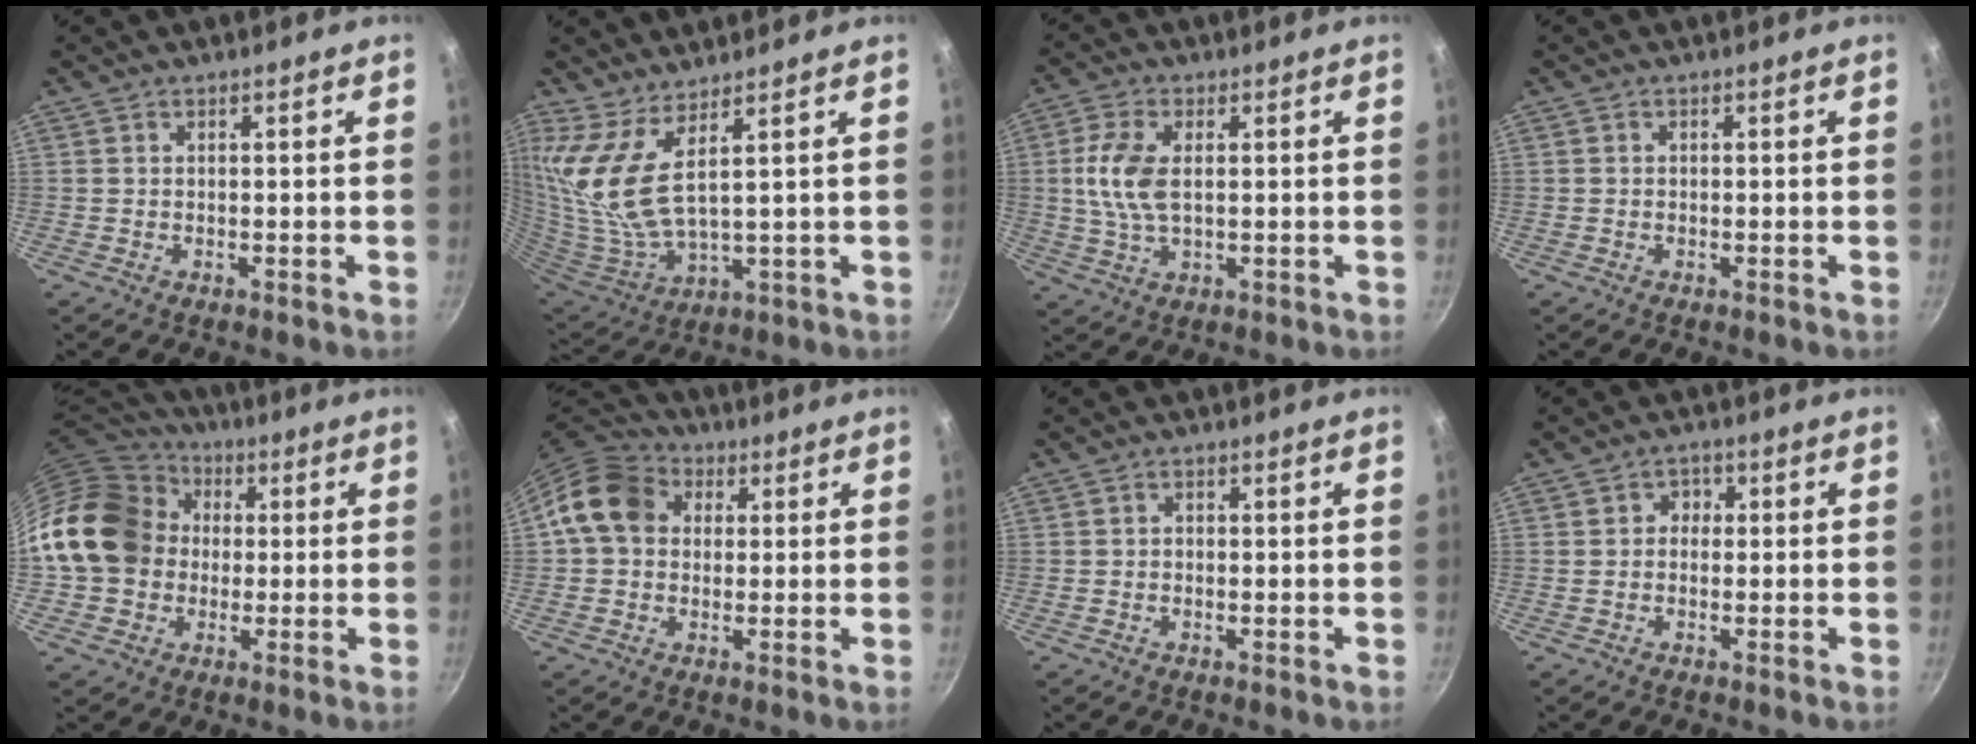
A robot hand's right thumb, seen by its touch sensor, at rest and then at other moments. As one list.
[{"total": 10.2, "force": [6.0, 2.2, 7.9], "torque": [-0.162, -0.060, 0.131]}, {"total": 8.4, "force": [1.0, 4.5, 7.1], "torque": [-0.146, 0.004, 0.016]}, {"total": 0.0}, {"total": 19.3, "force": [0.9, 16.3, 10.3], "torque": [-0.176, 0.048, 0.012]}, {"total": 10.7, "force": [1.8, 8.7, 5.9], "torque": [-0.078, 0.022, 0.013]}, {"total": 0.6, "force": [-0.3, 0.5, 0.3], "torque": [-0.005, 0.004, -0.004]}, {"total": 2.3, "force": [0.0, 2.1, 1.1], "torque": [-0.002, 0.004, -0.006]}]